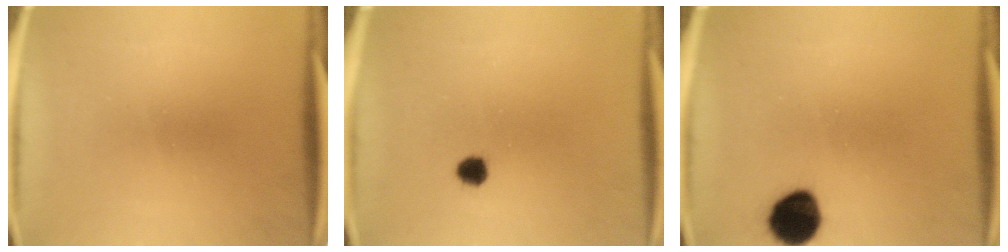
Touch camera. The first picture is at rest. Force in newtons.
{"total": 2.4}
{"total": 10.1}